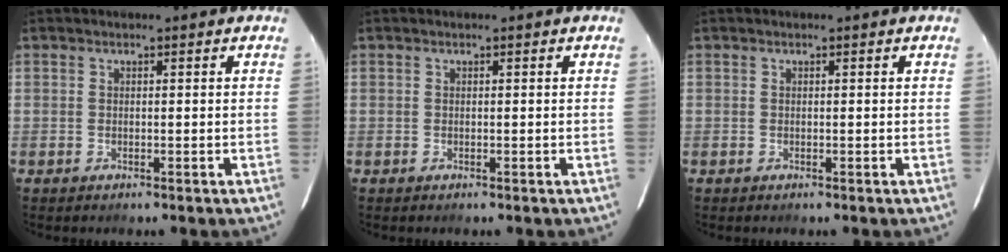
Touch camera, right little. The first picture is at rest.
{"total": 0.0}
{"total": 0.0}